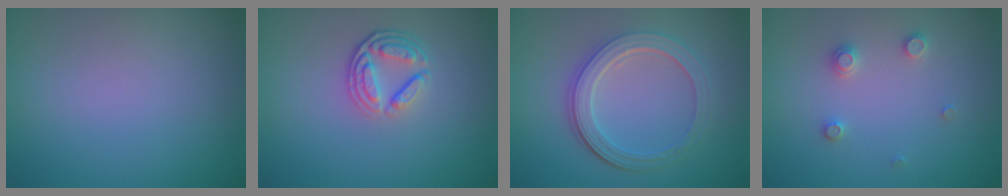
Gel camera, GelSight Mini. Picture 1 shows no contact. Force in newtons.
{"total": 3.8, "press": 2.8, "slide": 2.5}
{"total": 4.7, "press": 3.6, "slide": 3.1}
{"total": 1.5, "press": 1.5, "slide": 0.2}